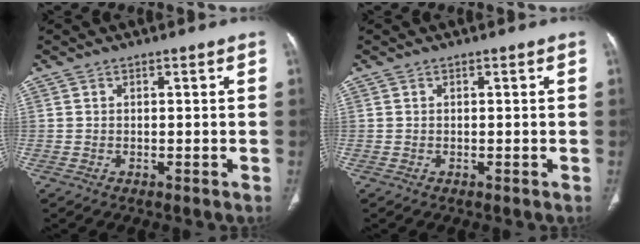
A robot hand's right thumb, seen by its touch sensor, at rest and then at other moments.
{"total": 0.0}